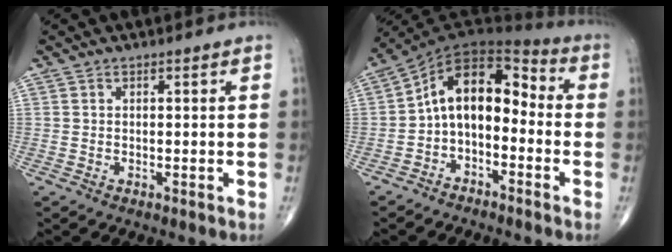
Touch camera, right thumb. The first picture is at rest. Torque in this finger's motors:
{"motor_torque": [-0.64, 1.65, 0.28, -0.19, 0.15]}